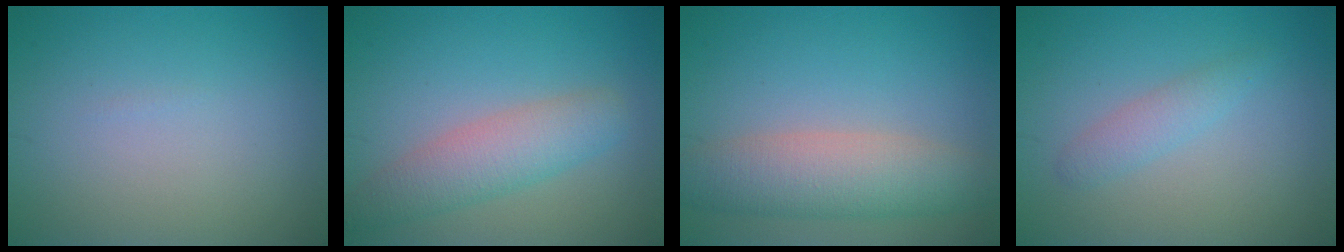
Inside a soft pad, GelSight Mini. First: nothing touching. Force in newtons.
{"total": 4.1, "press": 4.1, "slide": 0.3}
{"total": 5.6, "press": 5.5, "slide": 0.7}
{"total": 1.7, "press": 1.7, "slide": 0.1}